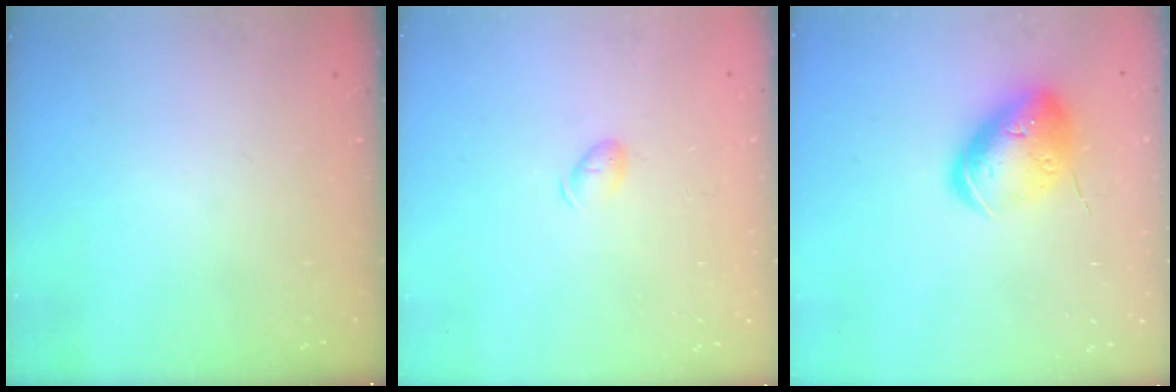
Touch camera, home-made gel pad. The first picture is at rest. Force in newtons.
{"total": 4.5, "press": 4.4, "slide": 0.8}
{"total": 16.0, "press": 15.8, "slide": 2.3}